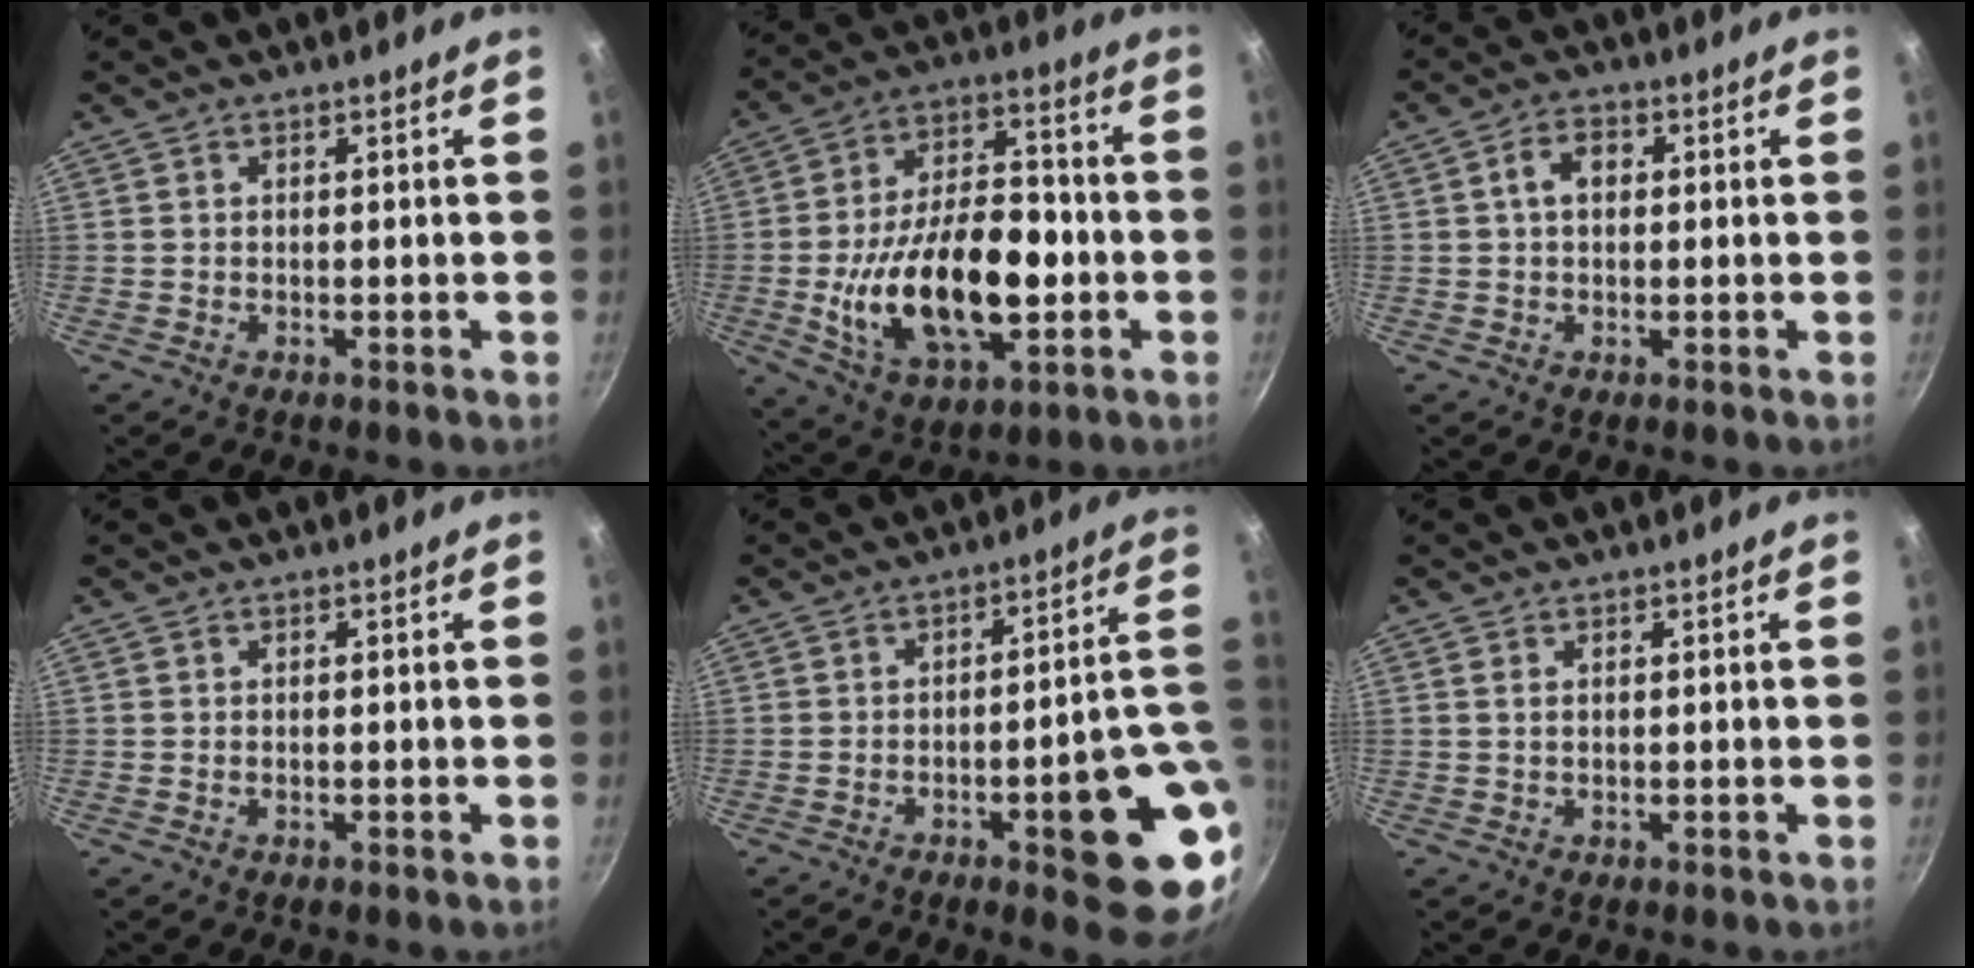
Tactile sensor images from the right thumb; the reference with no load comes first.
{"total": 23.6, "force": [-4.4, 13.1, 19.1], "torque": [-0.308, 0.030, -0.065]}
{"total": 4.6, "force": [0.7, 3.2, 3.2], "torque": [-0.042, 0.012, 0.005]}
{"total": 0.0}
{"total": 17.1, "force": [-3.8, 4.5, 16.0], "torque": [-0.162, 0.019, -0.048]}
{"total": 0.8, "force": [0.2, 0.4, 0.6], "torque": [-0.011, 0.000, 0.003]}